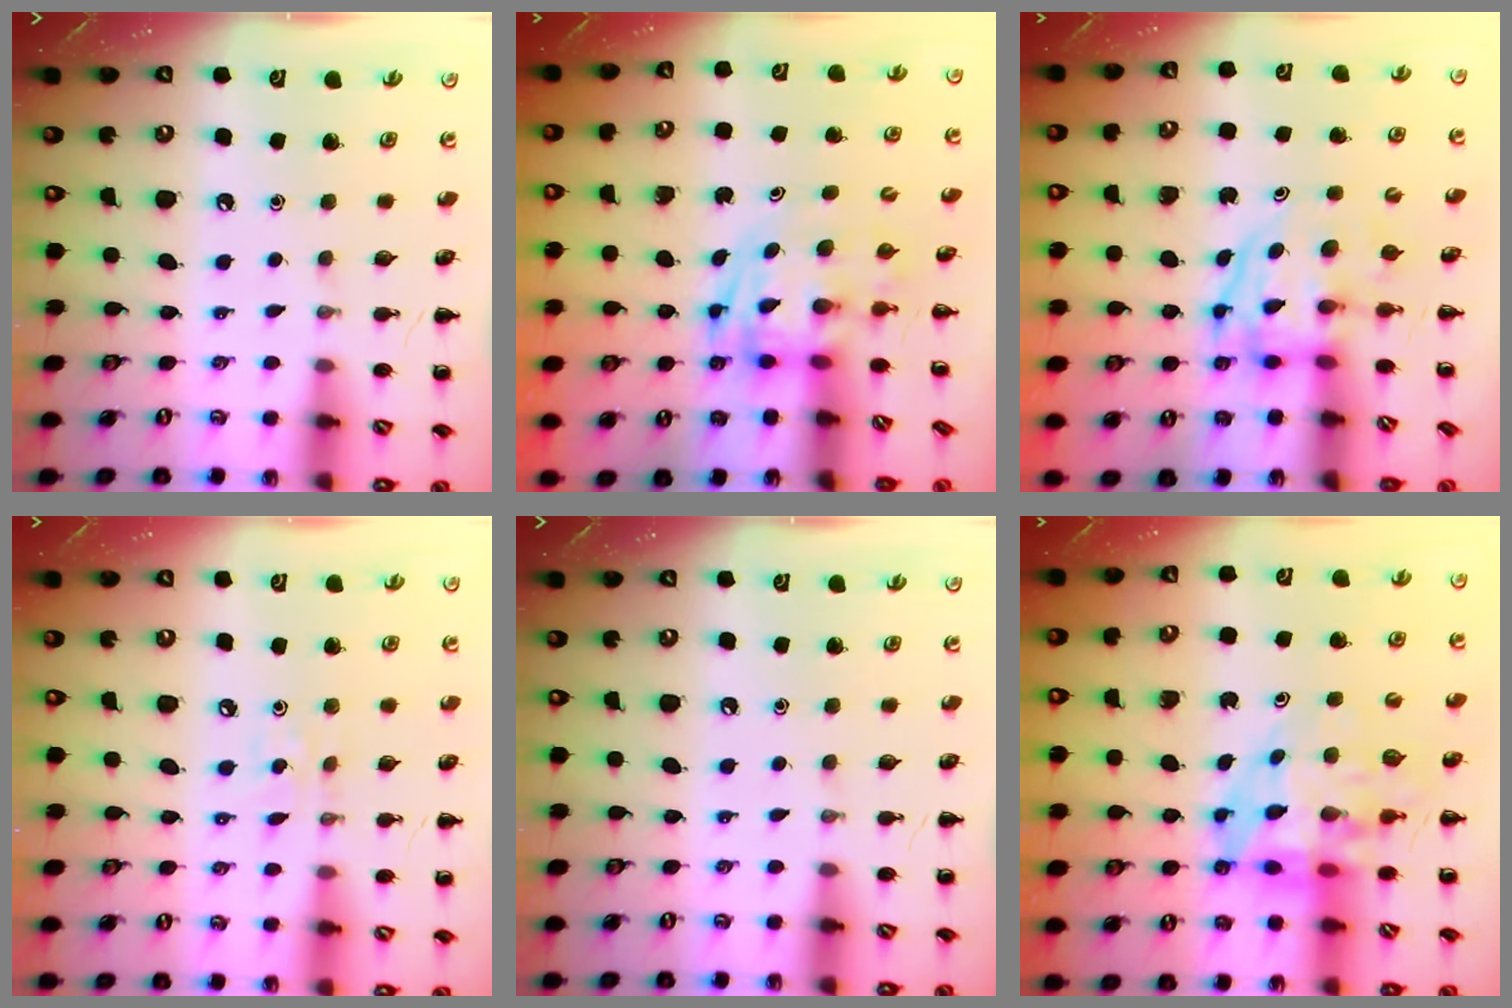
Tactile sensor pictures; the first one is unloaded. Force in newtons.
{"total": 2.8, "press": 2.7, "slide": 0.5}
{"total": 3.8, "press": 3.8, "slide": 0.6}
{"total": 1.8, "press": 1.7, "slide": 0.6}
{"total": 0.0}
{"total": 9.6, "press": 9.1, "slide": 3.1}